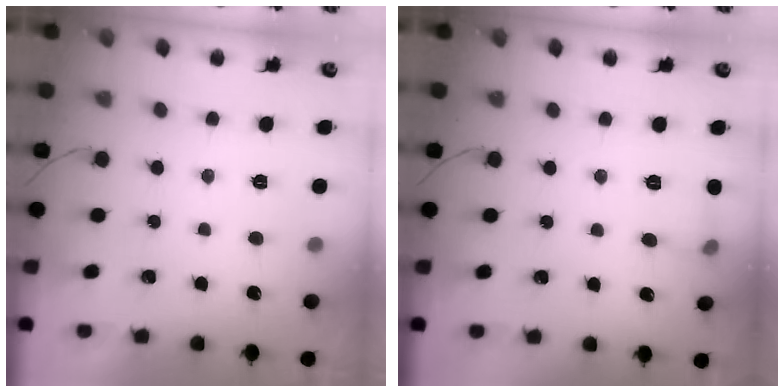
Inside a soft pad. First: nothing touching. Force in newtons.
{"total": 6.0, "press": 5.6, "slide": 2.0}